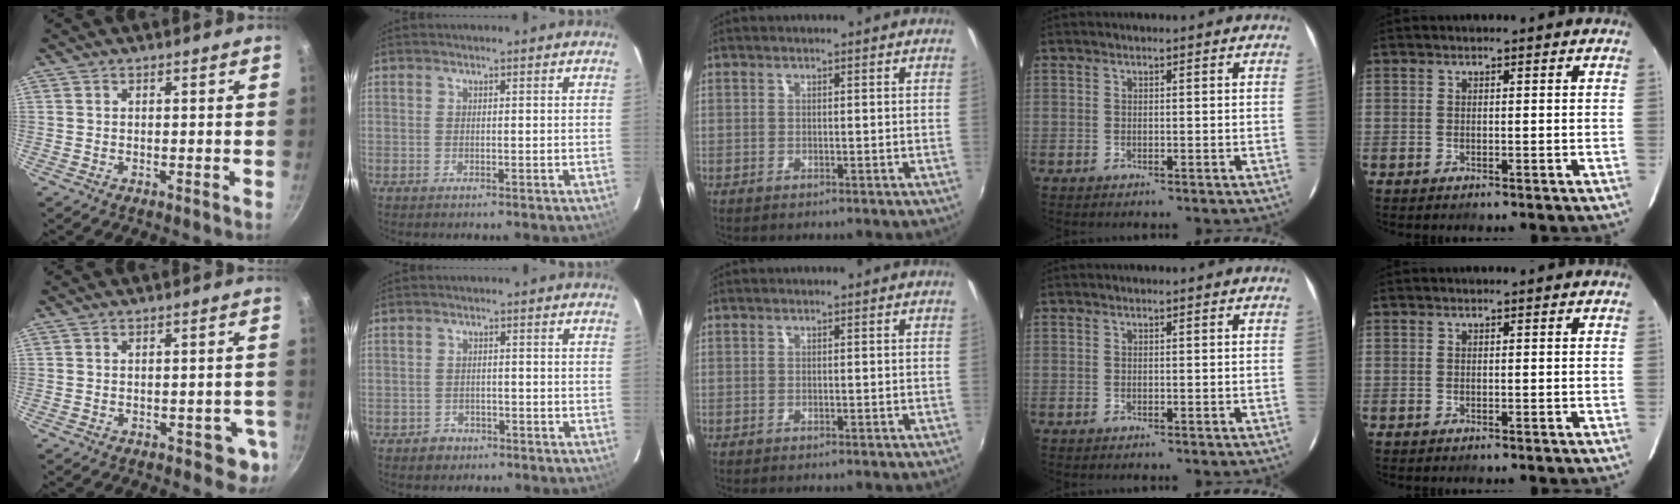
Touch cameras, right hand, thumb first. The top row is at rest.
{"thumb": {"total": 4.3, "force": [-1.6, 2.7, 2.9], "torque": [-0.010, 0.014, -0.009]}, "index": {"total": 2.9, "force": [-1.8, 2.2, 0.3], "torque": [-0.014, 0.005, -0.023]}}